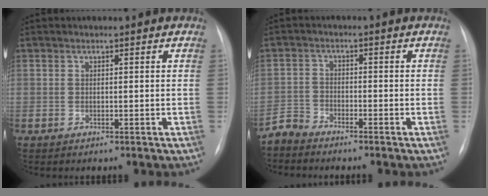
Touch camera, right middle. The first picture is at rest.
{"total": 2.8, "force": [-2.7, 0.4, -0.4], "torque": [0.011, -0.010, -0.057]}